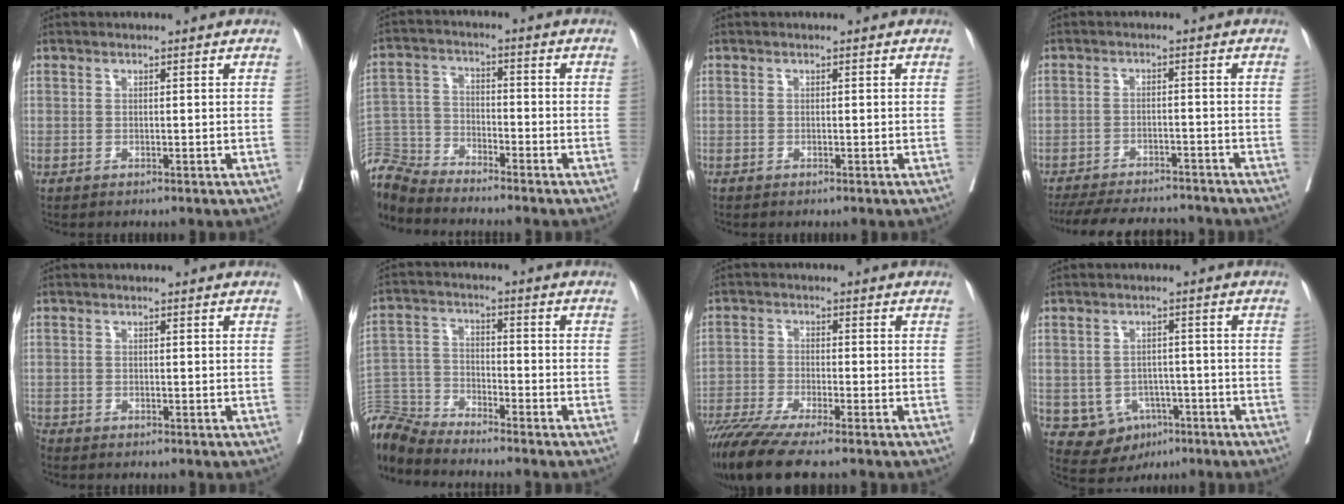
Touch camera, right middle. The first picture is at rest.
{"total": 8.0, "force": [-7.9, 1.0, -0.2], "torque": [-0.001, 0.008, -0.158]}
{"total": 0.0}
{"total": 16.5, "force": [-14.8, 3.9, 6.2], "torque": [-0.139, -0.013, -0.204]}
{"total": 1.4, "force": [-1.3, 0.3, 0.2], "torque": [-0.004, -0.002, -0.025]}
{"total": 10.8, "force": [-10.6, 0.8, 1.4], "torque": [-0.032, 0.014, -0.208]}
{"total": 10.9, "force": [-8.8, 0.4, 6.4], "torque": [-0.108, -0.026, -0.150]}
{"total": 6.3, "force": [-2.7, 5.3, 2.1], "torque": [-0.027, 0.007, -0.028]}